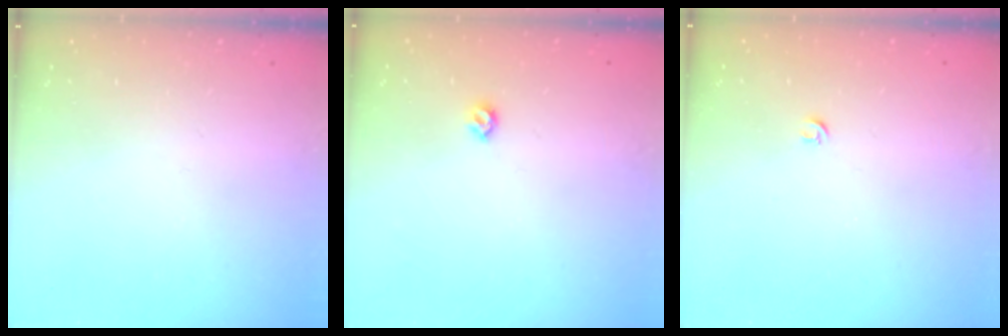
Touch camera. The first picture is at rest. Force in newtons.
{"total": 4.9, "press": 4.8, "slide": 0.8}
{"total": 3.4, "press": 3.4, "slide": 0.5}